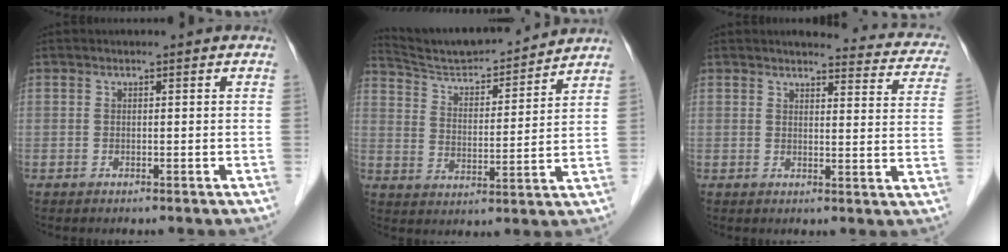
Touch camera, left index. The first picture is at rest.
{"total": 14.6, "force": [13.9, 1.2, 4.2], "torque": [-0.074, 0.006, 0.225]}
{"total": 13.9, "force": [12.9, 3.2, 4.3], "torque": [-0.015, -0.034, 0.113]}